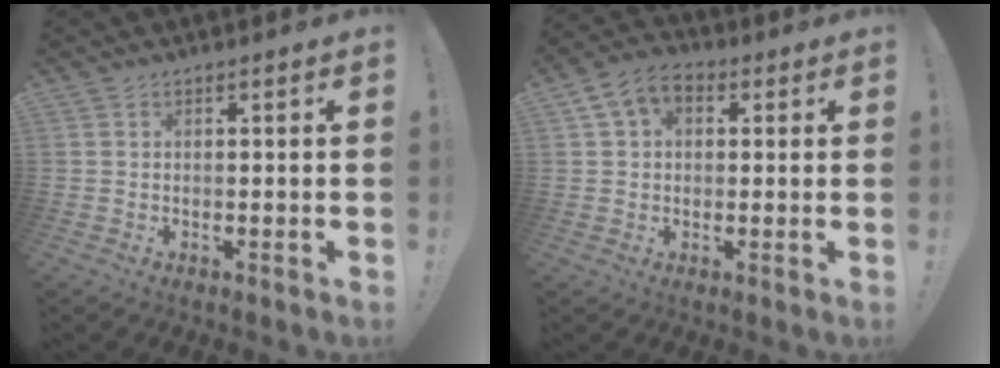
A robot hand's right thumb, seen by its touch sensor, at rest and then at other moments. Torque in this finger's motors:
{"motor_torque": [-0.07, -0.05, 0.42, 0.40, 0.01]}